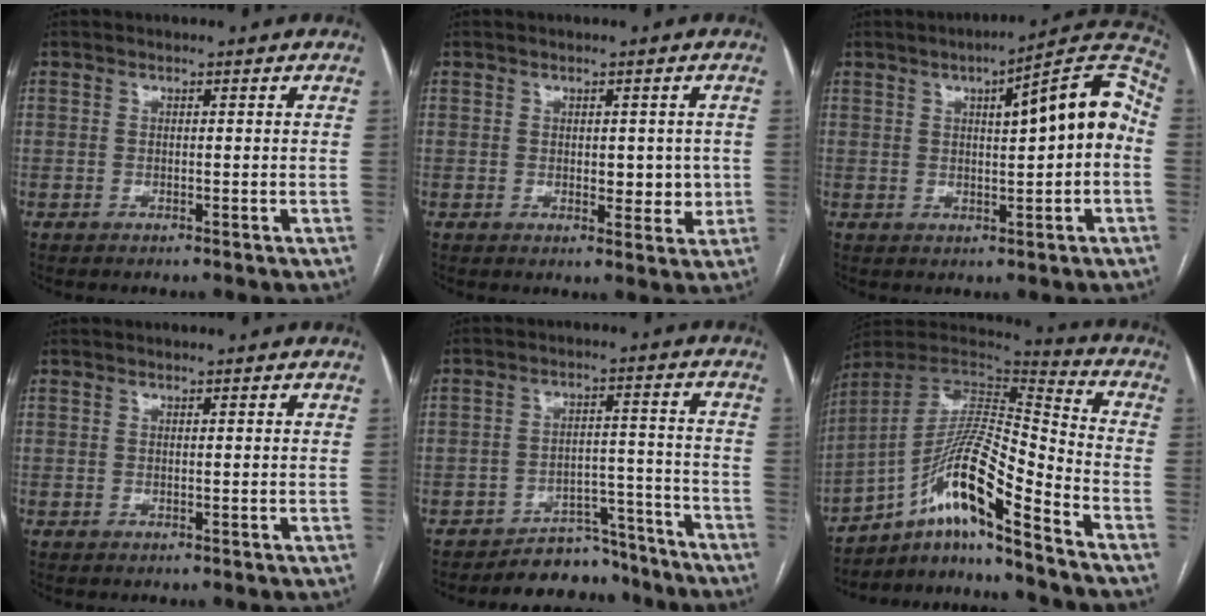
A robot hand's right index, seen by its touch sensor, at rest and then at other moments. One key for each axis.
{"total": 4.3, "fx": 0.0, "fy": 2.5, "fz": 3.4, "tx": -0.035, "ty": 0.001, "tz": 0.006}
{"total": 11.9, "fx": 1.5, "fy": 2.2, "fz": 11.6, "tx": -0.152, "ty": 0.038, "tz": 0.017}
{"total": 0.6, "fx": 0.4, "fy": 0.1, "fz": 0.3, "tx": -0.007, "ty": 0.003, "tz": 0.005}
{"total": 8.4, "fx": -7.6, "fy": 3.5, "fz": -0.5, "tx": 0.035, "ty": 0.051, "tz": -0.112}
{"total": 15.9, "fx": -9.9, "fy": 0.7, "fz": 12.5, "tx": -0.231, "ty": 0.015, "tz": -0.171}